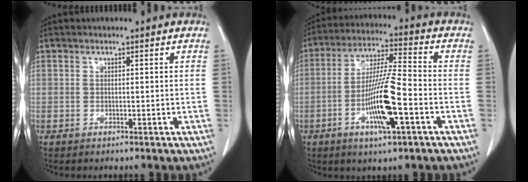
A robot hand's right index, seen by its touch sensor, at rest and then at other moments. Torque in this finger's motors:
{"motor_torque": [1.17, -0.04, 0.36, 0.12]}